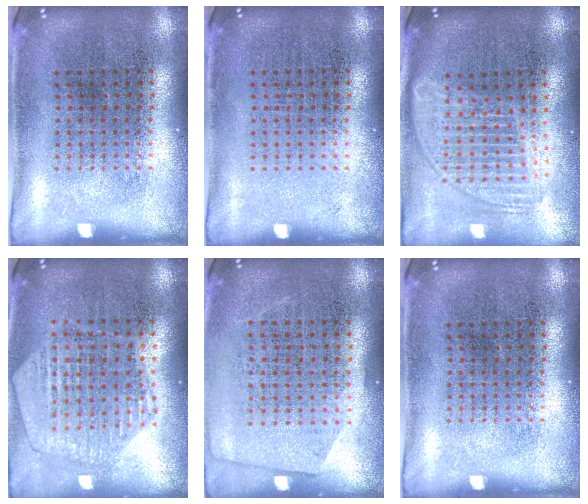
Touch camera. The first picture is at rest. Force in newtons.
{"total": 0.0}
{"total": 1.8, "press": 1.5, "slide": 0.9}
{"total": 1.2, "press": 1.2, "slide": 0.1}
{"total": 0.5, "press": 0.0, "slide": 0.5}
{"total": 0.0}